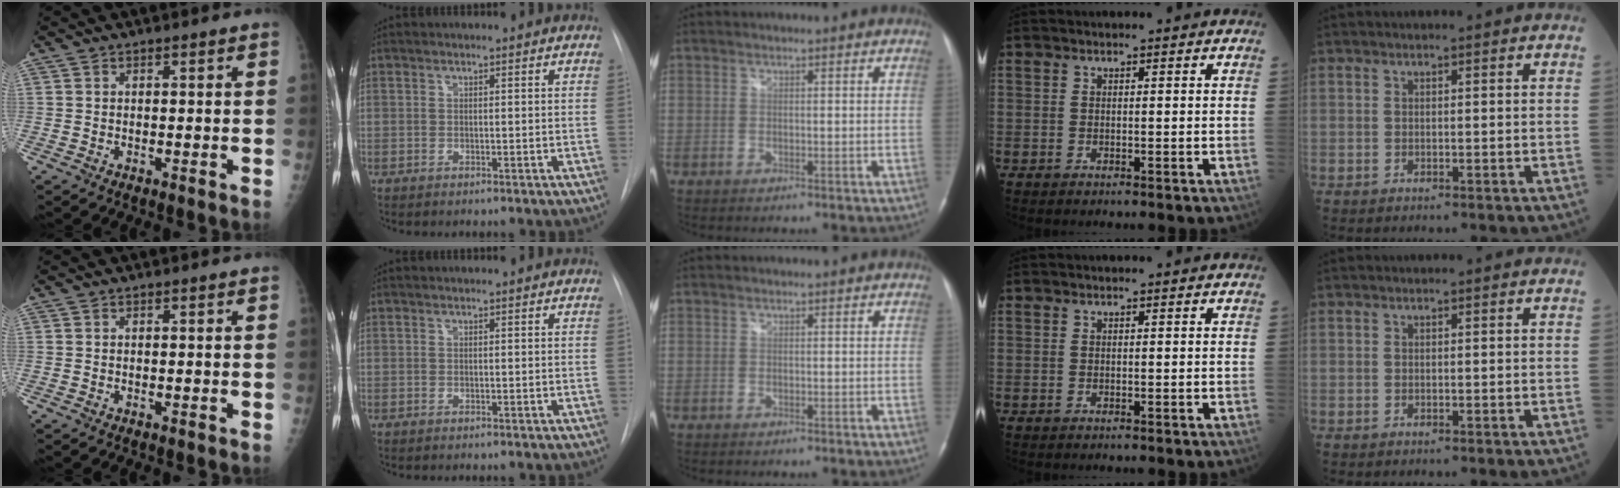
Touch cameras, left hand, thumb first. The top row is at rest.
{}